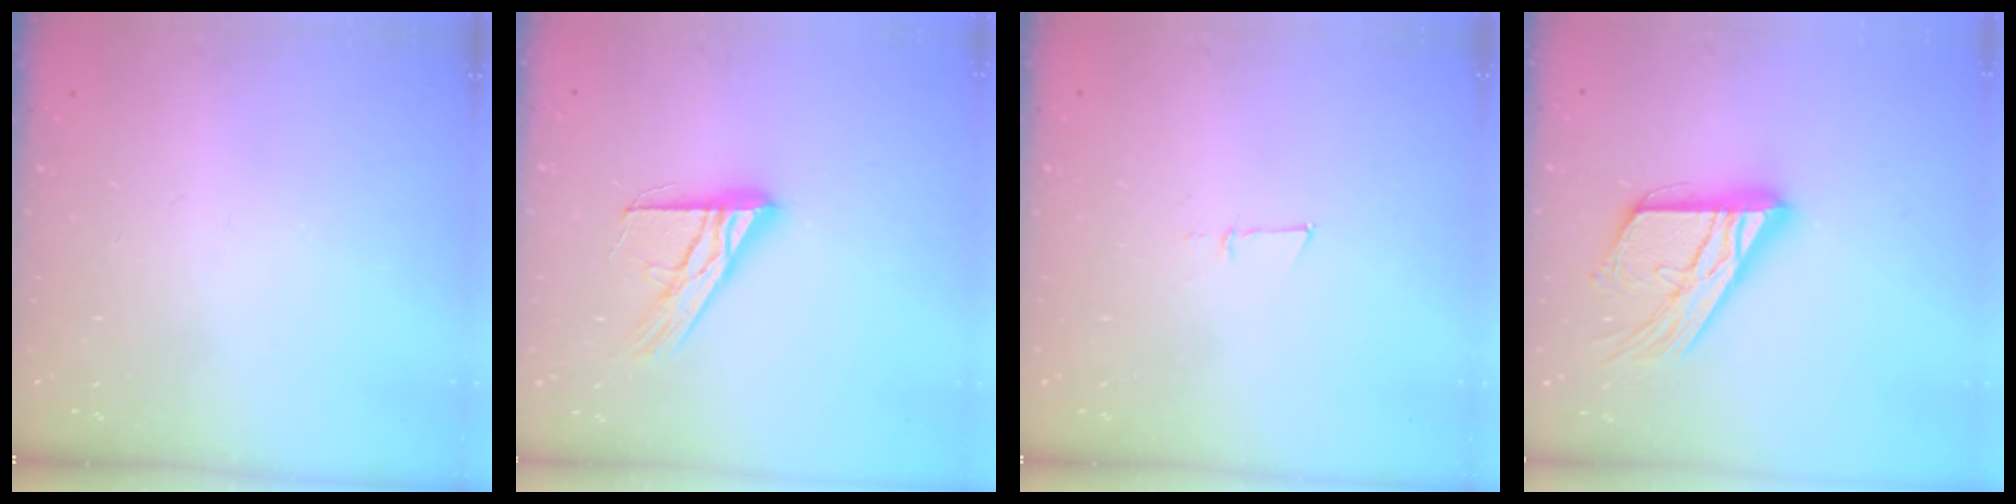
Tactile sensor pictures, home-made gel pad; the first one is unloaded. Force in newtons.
{"total": 14.0, "press": 14.0, "slide": 1.0}
{"total": 3.9, "press": 3.8, "slide": 0.9}
{"total": 17.5, "press": 17.4, "slide": 1.4}